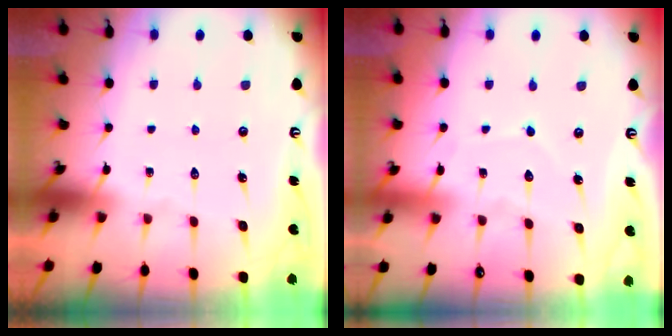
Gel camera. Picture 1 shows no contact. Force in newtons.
{"total": 4.6, "press": 4.5, "slide": 0.5}